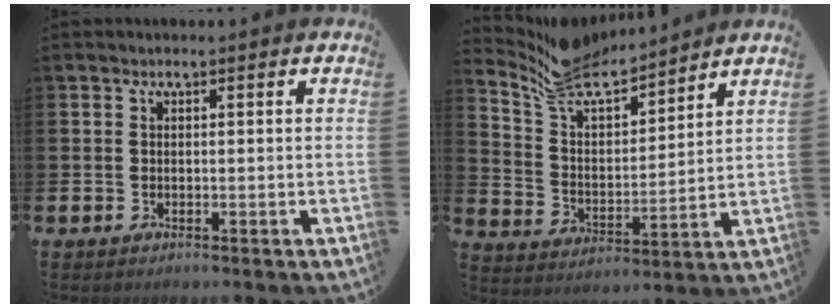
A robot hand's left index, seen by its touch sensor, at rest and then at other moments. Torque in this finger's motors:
{"motor_torque": [-0.25, -0.37, 0.25, 0.08]}